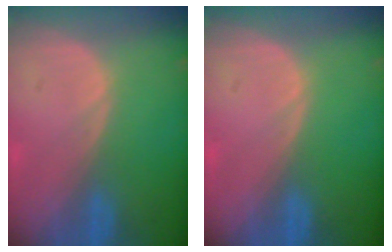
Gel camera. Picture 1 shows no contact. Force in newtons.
{"total": 0.0}